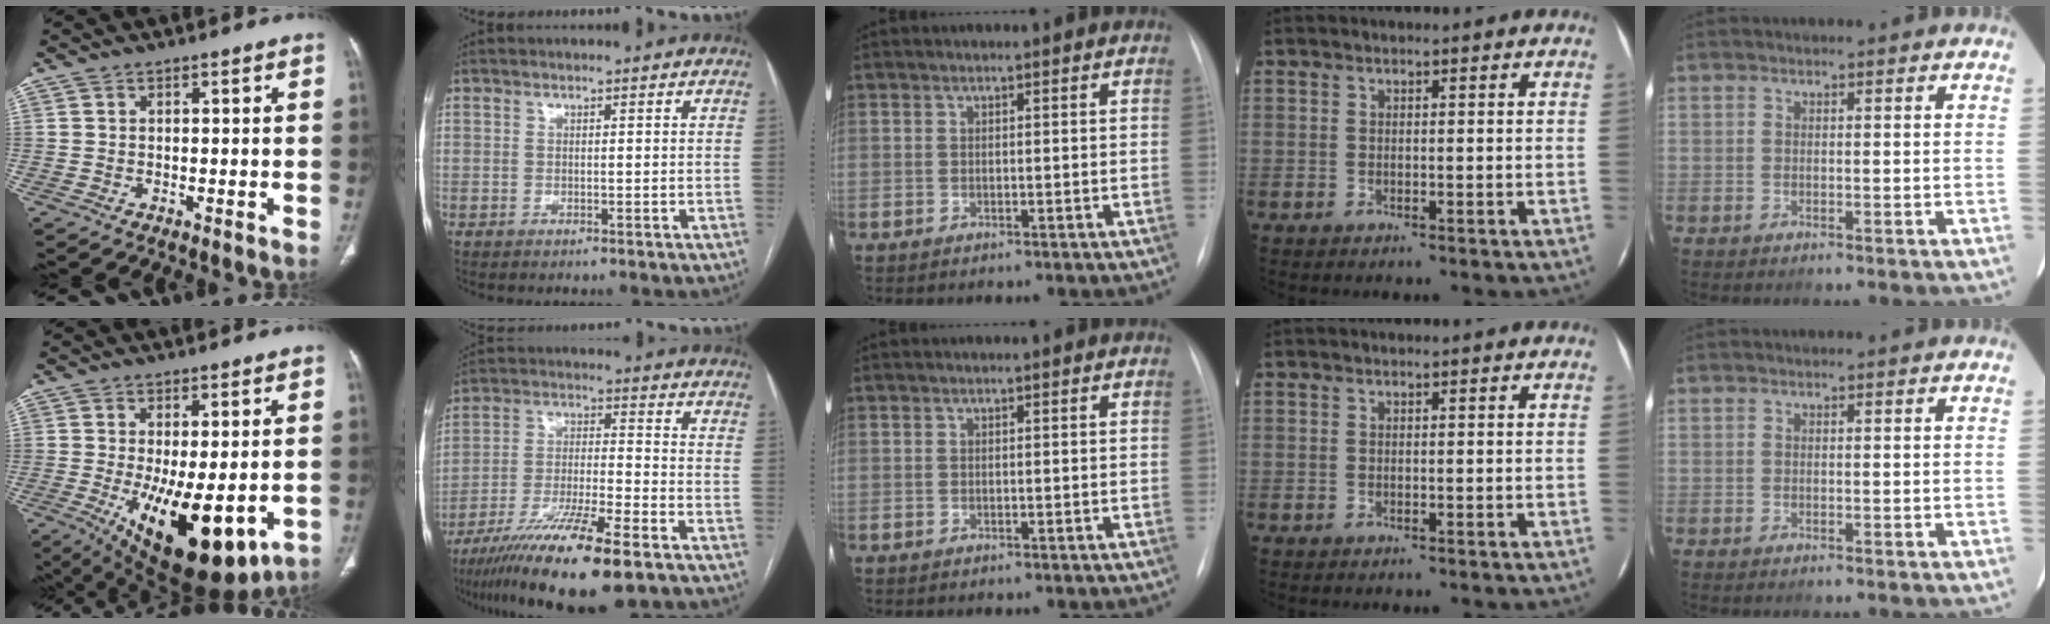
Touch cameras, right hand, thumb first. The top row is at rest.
{"thumb": {"total": 17.6, "force": [-4.8, 7.2, 15.3], "torque": [-0.222, -0.026, -0.050]}, "index": {"total": 15.9, "force": [-10.3, 1.2, 12.0], "torque": [-0.220, -0.041, -0.183]}}